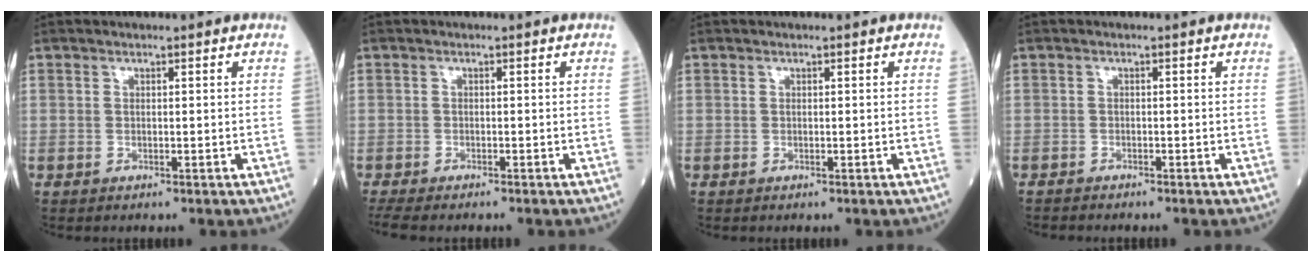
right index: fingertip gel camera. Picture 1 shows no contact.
{"total": 4.0, "force": [-3.5, 0.8, 1.6], "torque": [-0.025, -0.011, -0.059]}
{"total": 0.0}
{"total": 1.7, "force": [-1.7, 0.2, 0.4], "torque": [-0.009, -0.004, -0.026]}